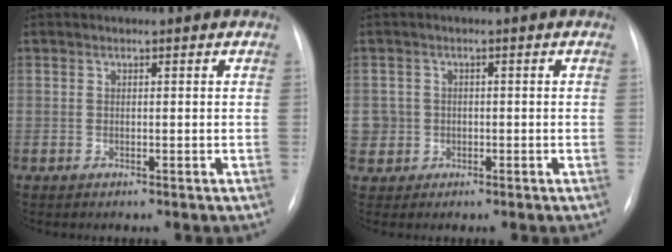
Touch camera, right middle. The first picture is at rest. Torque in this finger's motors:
{"motor_torque": [-0.52, -0.27, -0.01, 0.00]}